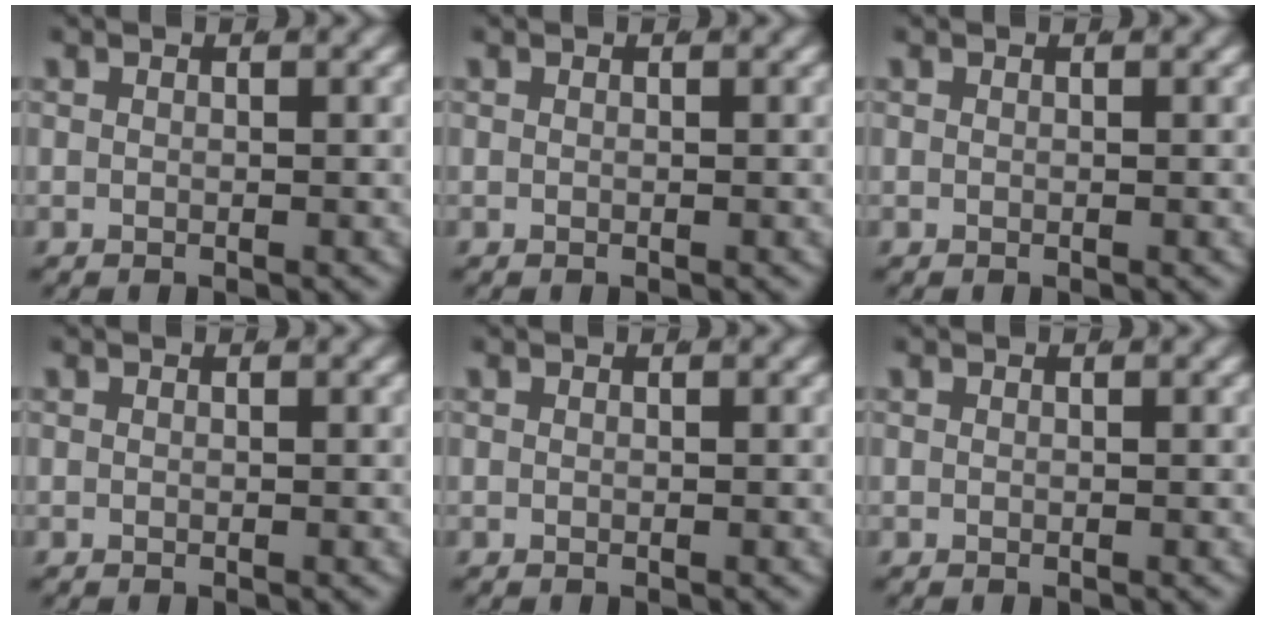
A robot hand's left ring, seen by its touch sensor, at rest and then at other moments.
{"total": 0.0}
{"total": 0.0}
{"total": 0.0}
{"total": 0.0}
{"total": 0.0}